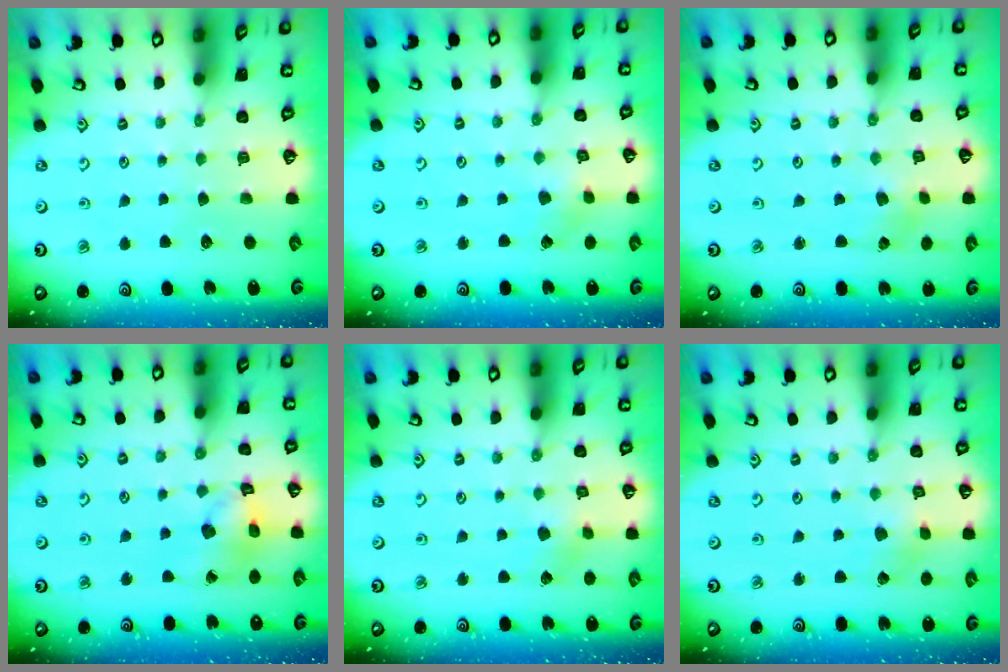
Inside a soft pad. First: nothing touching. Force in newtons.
{"total": 1.8, "press": 1.8, "slide": 0.3}
{"total": 2.8, "press": 2.8, "slide": 0.3}
{"total": 11.9, "press": 11.8, "slide": 1.2}
{"total": 2.6, "press": 2.5, "slide": 0.8}
{"total": 1.6, "press": 1.6, "slide": 0.2}